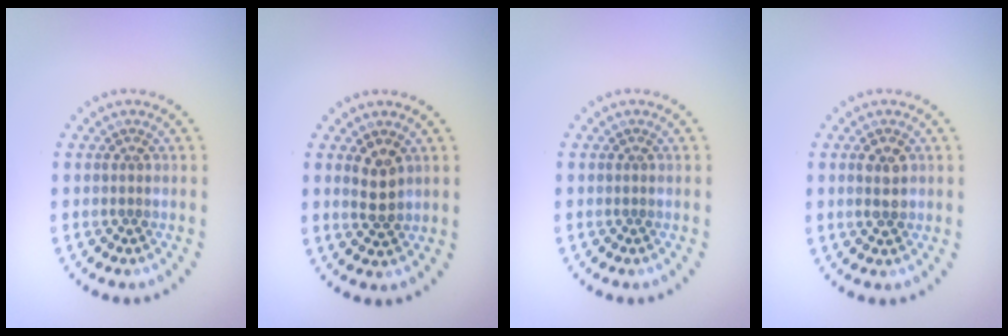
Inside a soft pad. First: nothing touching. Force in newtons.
{"total": 2.2, "press": 2.2, "slide": 0.5}
{"total": 0.0}
{"total": 2.0, "press": 1.9, "slide": 0.3}